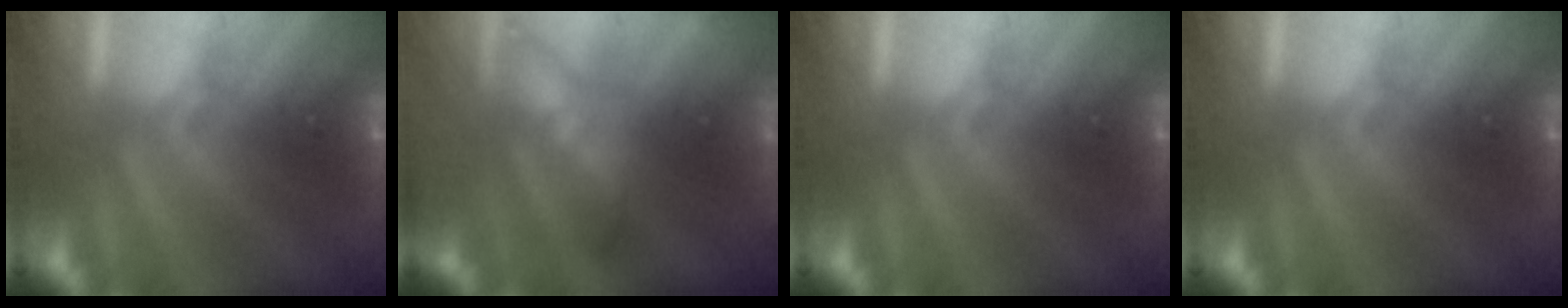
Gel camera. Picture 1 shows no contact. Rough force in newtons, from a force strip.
{"total": 8.7}
{"total": 0.0}
{"total": 0.0}